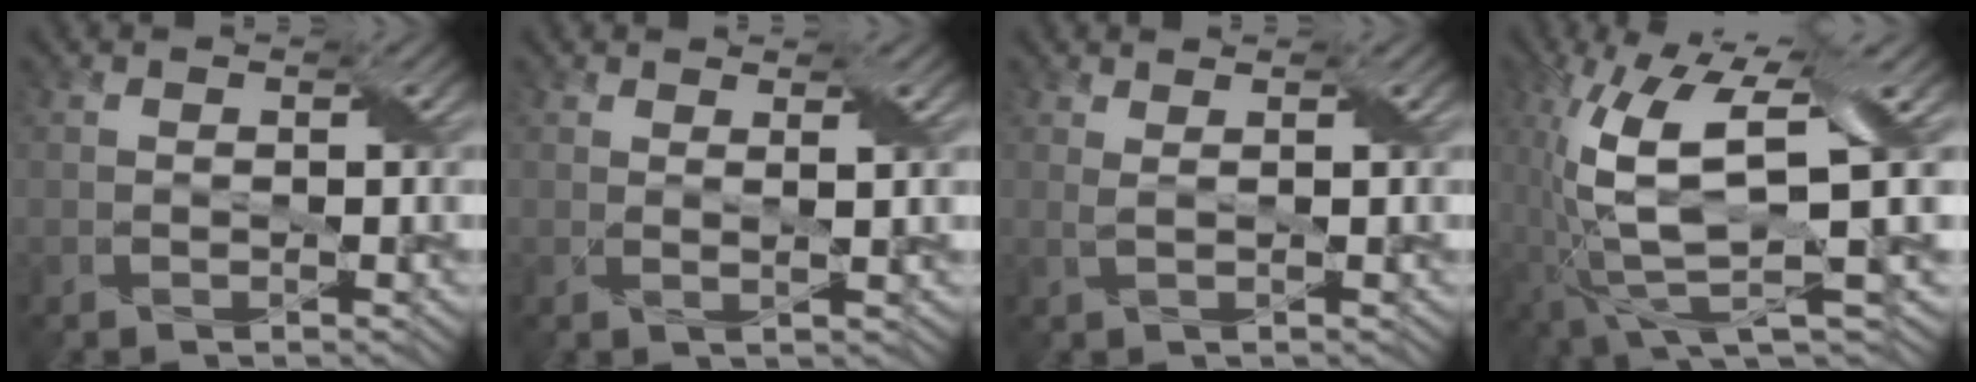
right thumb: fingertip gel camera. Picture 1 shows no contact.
{"total": 1.7, "force": [1.1, 0.1, 1.3], "torque": [-0.028, 0.003, 0.014]}
{"total": 1.4, "force": [0.9, 0.2, 1.0], "torque": [-0.022, 0.000, 0.009]}
{"total": 12.0, "force": [-0.2, 3.0, 11.6], "torque": [-0.241, -0.004, 0.005]}